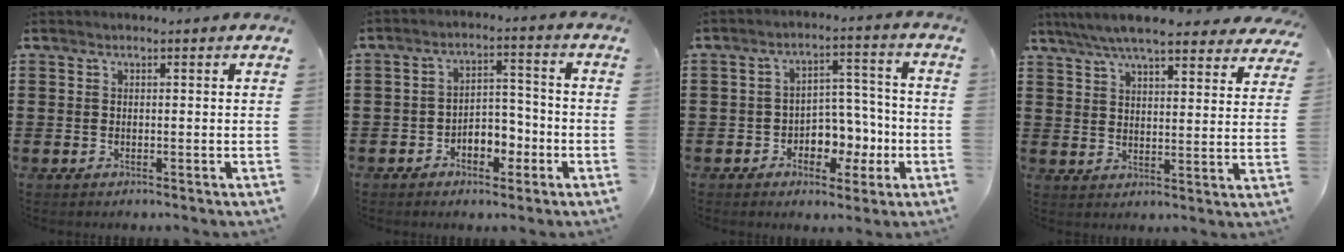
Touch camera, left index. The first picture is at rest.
{"total": 4.6, "force": [-2.8, 2.8, 2.4], "torque": [-0.039, 0.010, -0.057]}
{"total": 6.0, "force": [-2.2, 4.6, 3.2], "torque": [-0.057, 0.012, -0.041]}
{"total": 7.1, "force": [6.6, 0.6, 2.7], "torque": [-0.077, -0.022, 0.117]}